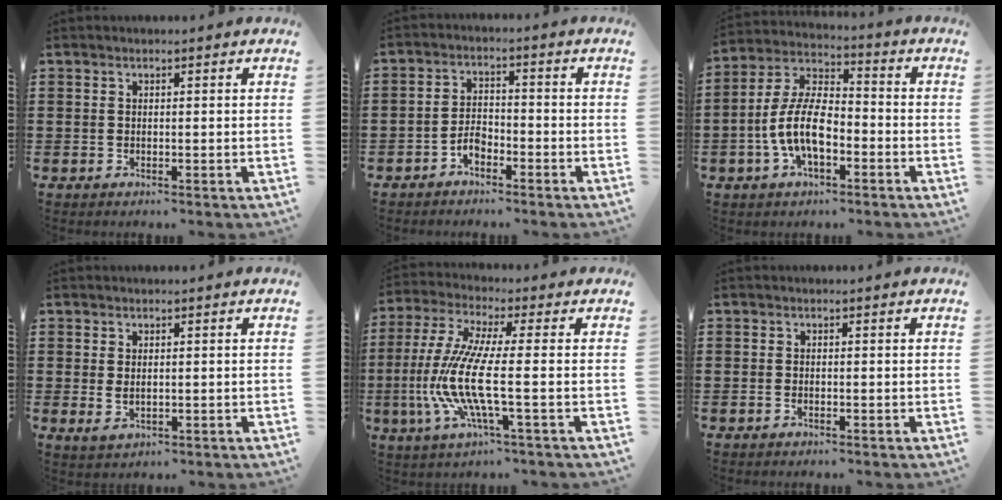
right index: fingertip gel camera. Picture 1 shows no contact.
{"total": 3.1, "force": [-2.2, 1.5, 1.5], "torque": [-0.039, 0.000, -0.046]}
{"total": 9.7, "force": [-3.1, 4.6, 7.9], "torque": [-0.188, -0.001, -0.065]}
{"total": 1.7, "force": [0.4, 0.9, 1.4], "torque": [-0.037, -0.001, 0.005]}
{"total": 10.6, "force": [-2.3, 1.3, 10.3], "torque": [-0.249, -0.027, -0.058]}
{"total": 0.6, "force": [-0.4, 0.0, 0.5], "torque": [-0.011, -0.008, -0.005]}